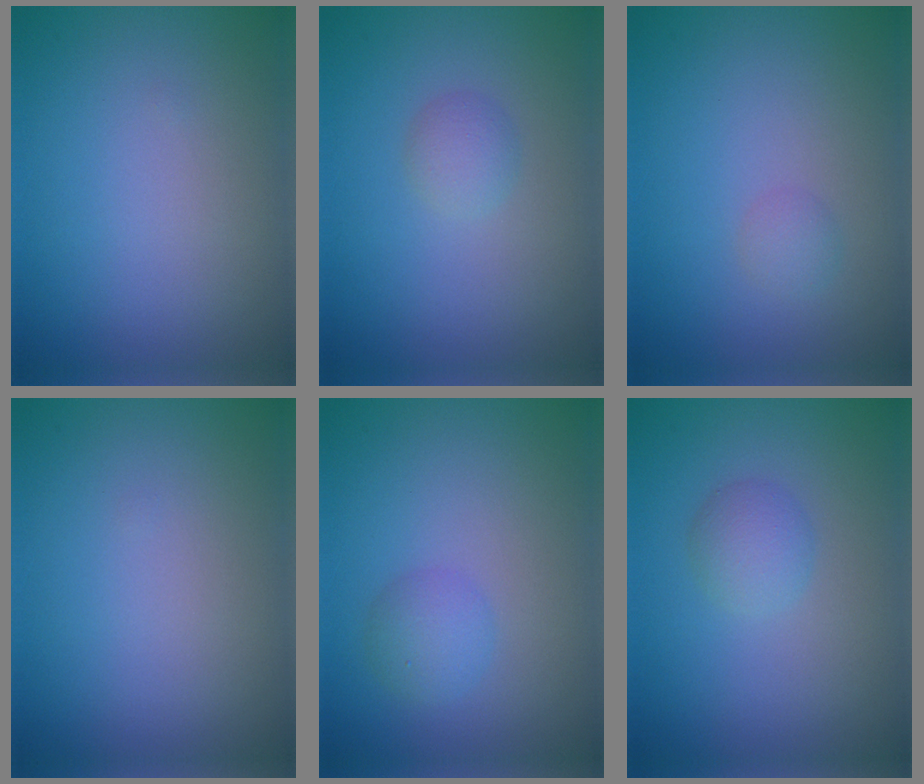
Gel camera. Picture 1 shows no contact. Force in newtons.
{"total": 1.5, "press": 1.5, "slide": 0.0}
{"total": 1.0, "press": 1.0, "slide": 0.0}
{"total": 0.0}
{"total": 2.0, "press": 2.0, "slide": 0.1}
{"total": 2.0, "press": 2.0, "slide": 0.0}